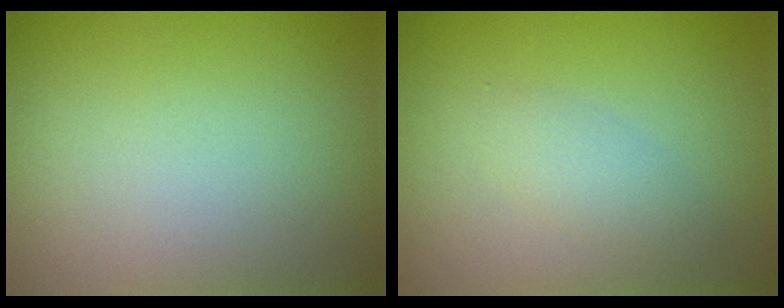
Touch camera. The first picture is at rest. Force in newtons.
{"total": 1.6, "press": 1.6, "slide": 0.1}